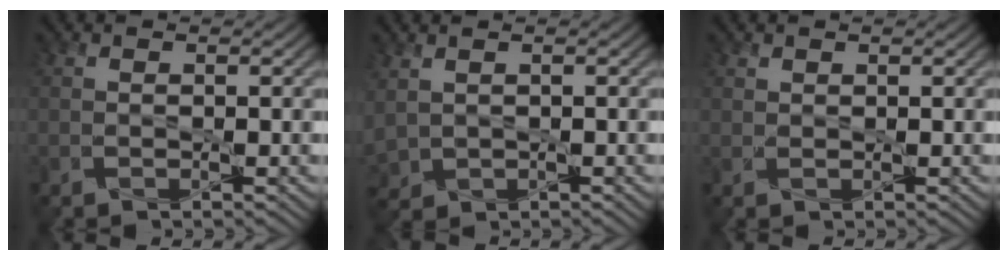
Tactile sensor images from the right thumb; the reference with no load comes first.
{"total": 2.9, "force": [0.6, 2.2, 1.9], "torque": [-0.065, -0.006, 0.013]}
{"total": 0.8, "force": [0.7, 0.4, 0.1], "torque": [-0.003, -0.003, 0.017]}